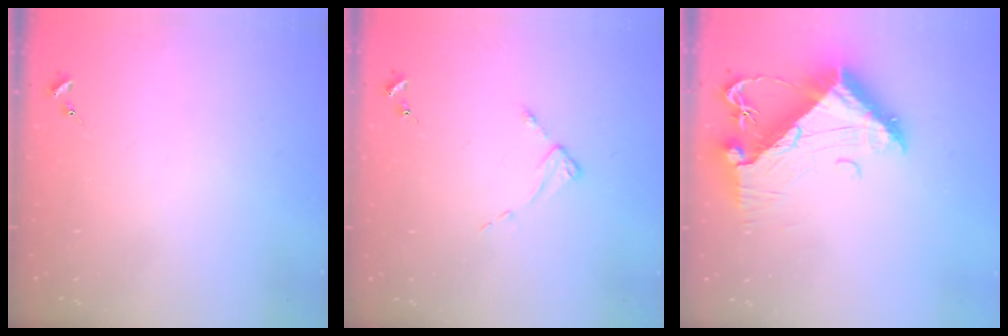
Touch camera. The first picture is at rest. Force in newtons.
{"total": 2.6, "press": 2.6, "slide": 0.4}
{"total": 13.2, "press": 13.1, "slide": 1.4}